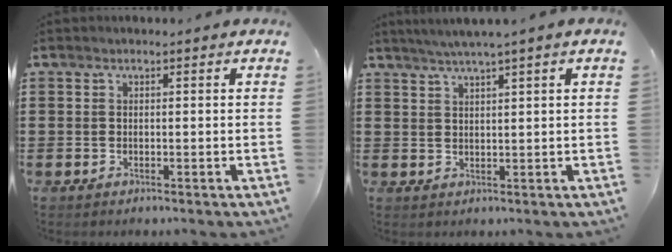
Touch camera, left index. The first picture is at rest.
{"total": 2.3, "force": [1.8, -0.6, 1.3], "torque": [-0.029, -0.001, 0.032]}